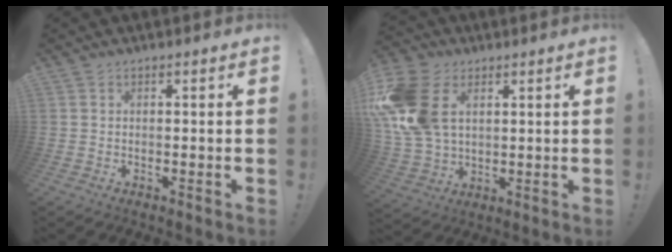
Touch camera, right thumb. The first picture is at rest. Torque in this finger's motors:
{"motor_torque": [2.33, 2.37, 0.91, 0.80, 0.32]}